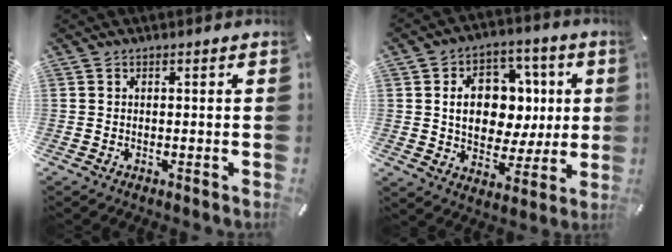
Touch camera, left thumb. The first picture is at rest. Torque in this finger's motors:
{"motor_torque": [1.01, 0.91, 0.26, -0.07, 0.42]}